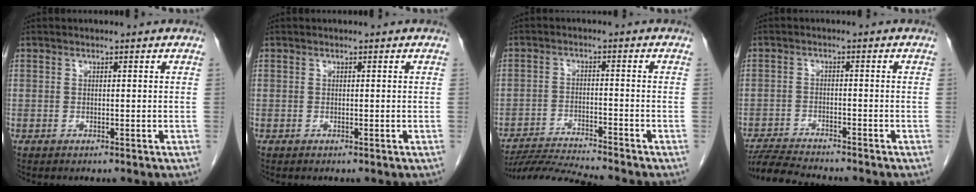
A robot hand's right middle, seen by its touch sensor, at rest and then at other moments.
{"total": 0.0}
{"total": 8.5, "force": [-8.1, -1.5, 2.0], "torque": [-0.030, -0.014, -0.146]}
{"total": 7.0, "force": [-6.7, 0.0, 2.1], "torque": [-0.037, -0.016, -0.115]}